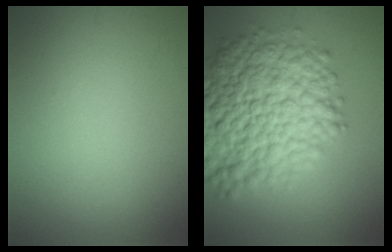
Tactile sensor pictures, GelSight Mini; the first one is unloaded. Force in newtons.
{"total": 11.9, "press": 11.9, "slide": 0.5}